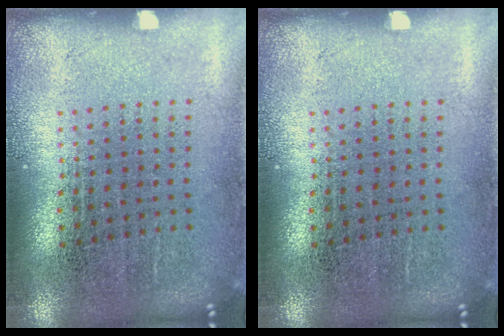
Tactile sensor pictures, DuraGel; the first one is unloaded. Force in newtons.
{"total": 0.0}